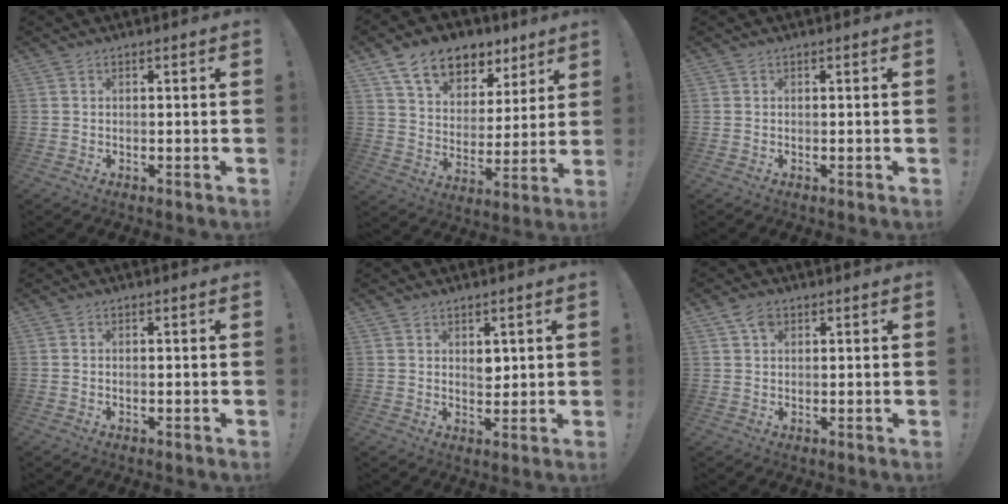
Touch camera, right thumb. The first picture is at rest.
{"total": 14.2, "force": [9.6, 8.5, 6.0], "torque": [-0.101, -0.060, 0.175]}
{"total": 0.0}
{"total": 0.0}
{"total": 3.6, "force": [1.8, 2.5, 1.7], "torque": [-0.016, -0.010, 0.030]}
{"total": 3.6, "force": [1.9, 2.4, 2.0], "torque": [-0.028, -0.004, 0.033]}